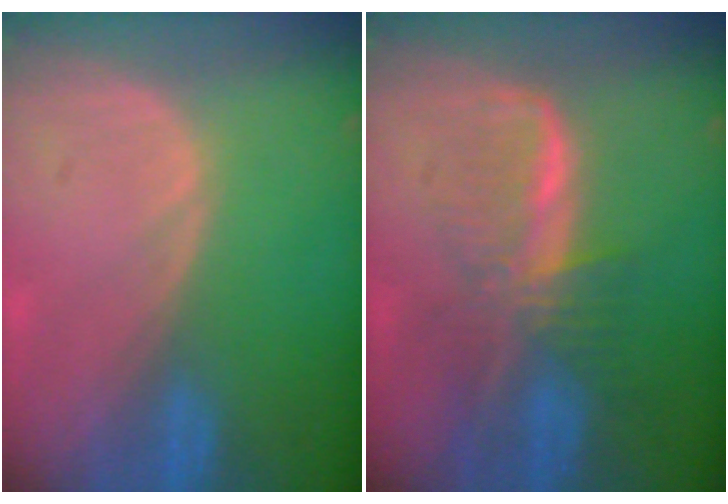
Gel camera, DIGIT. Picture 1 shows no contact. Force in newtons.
{"total": 7.3, "press": 6.6, "slide": 3.1}